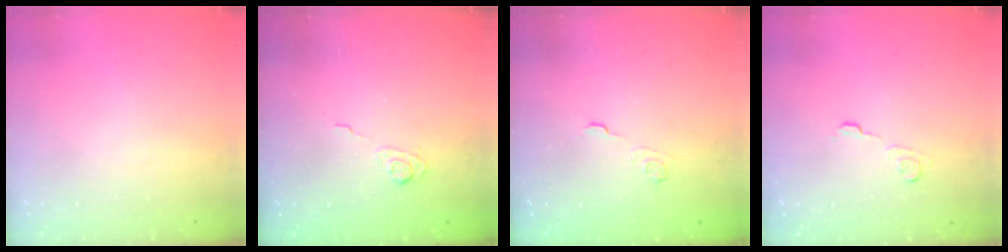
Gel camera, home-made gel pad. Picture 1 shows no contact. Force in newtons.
{"total": 3.2, "press": 2.8, "slide": 1.6}
{"total": 2.8, "press": 2.3, "slide": 1.5}
{"total": 6.5, "press": 6.5, "slide": 0.5}